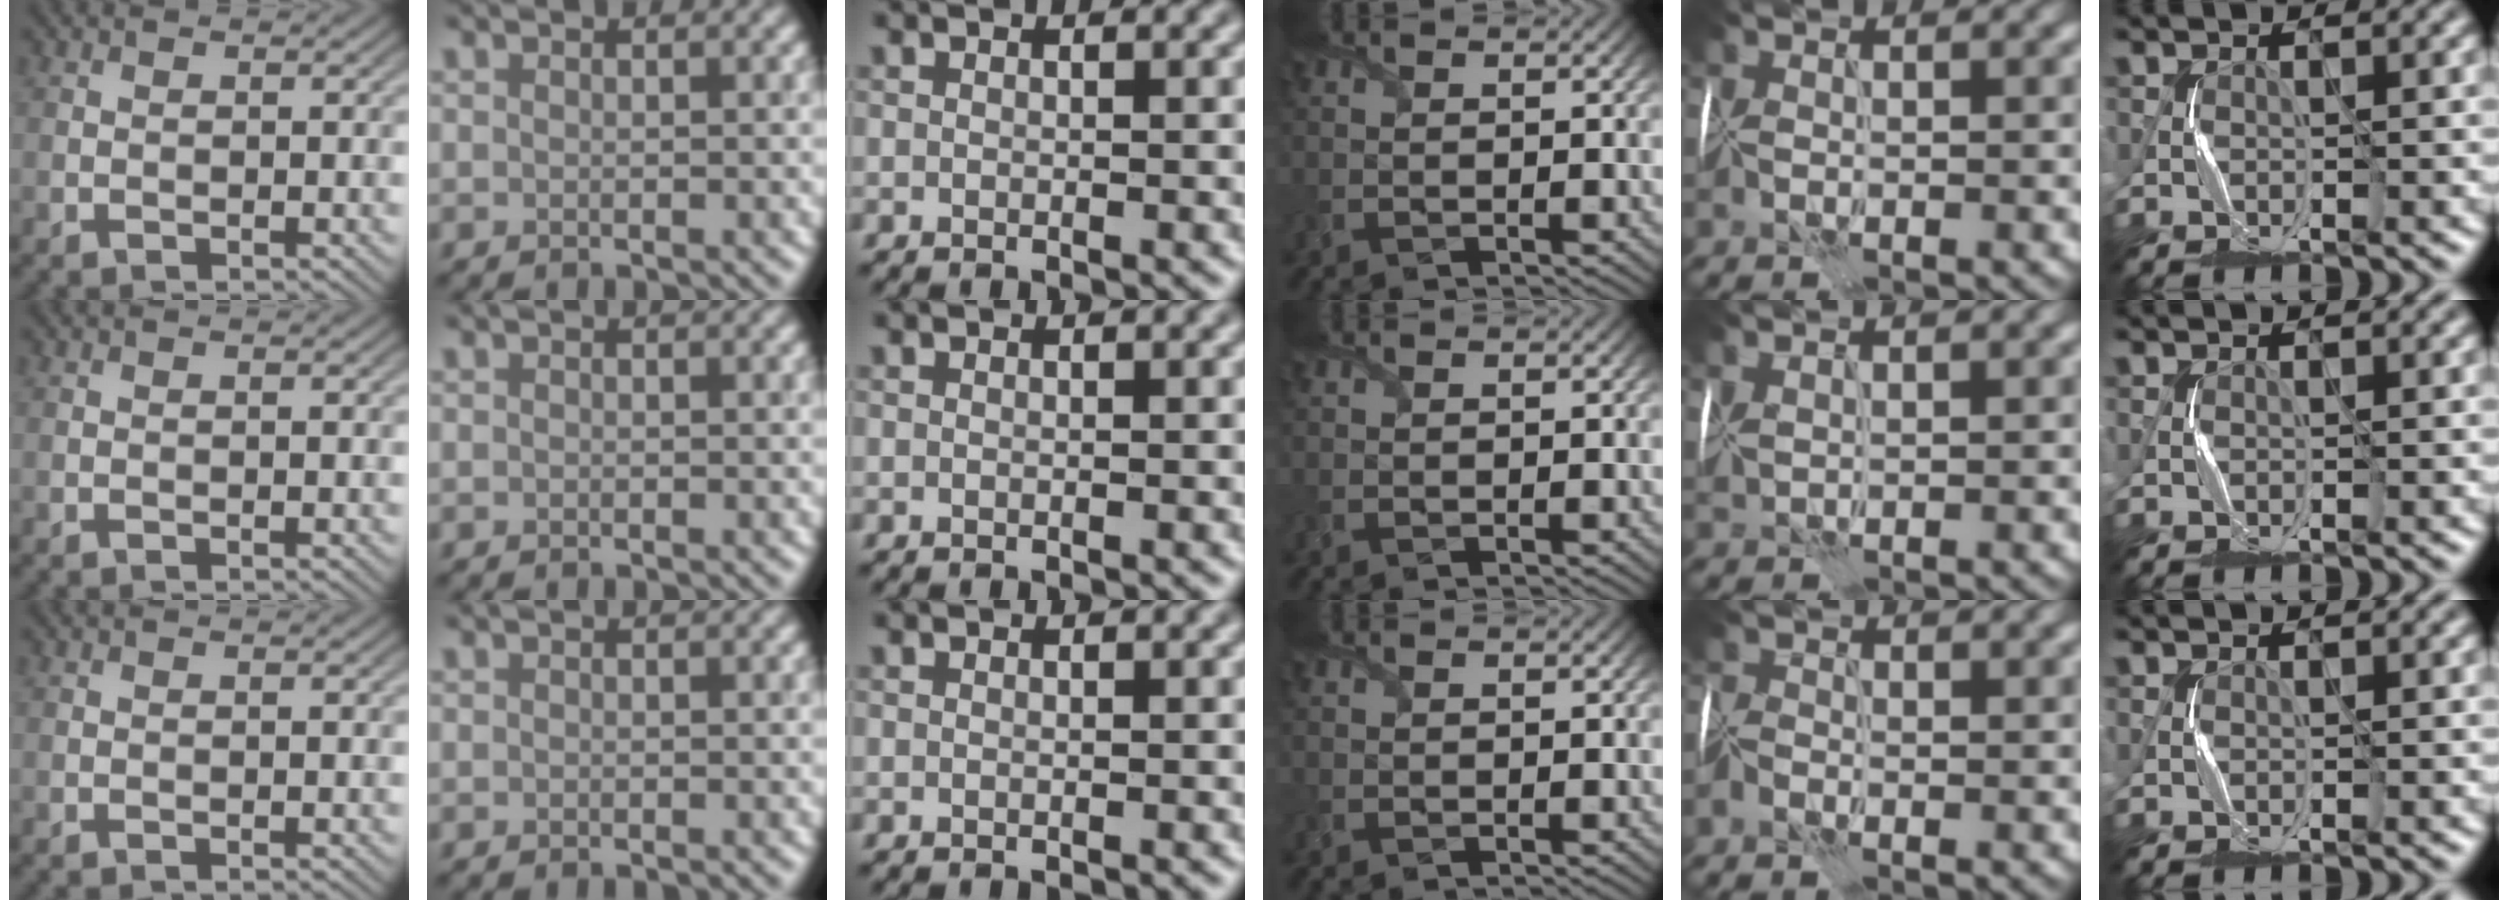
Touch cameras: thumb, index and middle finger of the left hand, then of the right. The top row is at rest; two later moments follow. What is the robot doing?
{"motion": "wrap", "object": "cellophane"}